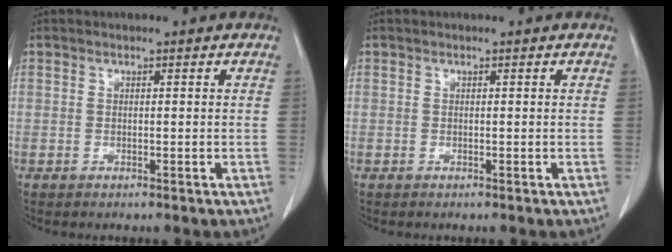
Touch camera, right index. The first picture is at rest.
{"total": 0.0}